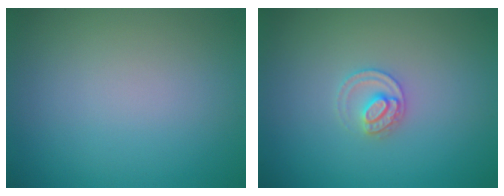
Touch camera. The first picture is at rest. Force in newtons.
{"total": 2.1, "press": 2.1, "slide": 0.2}